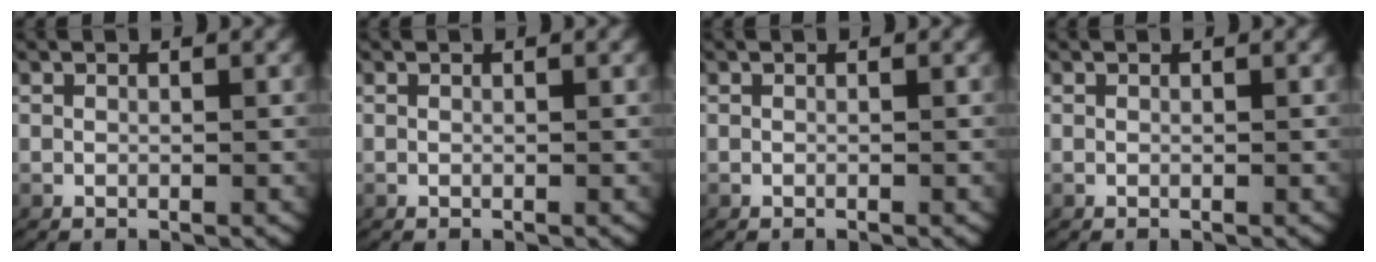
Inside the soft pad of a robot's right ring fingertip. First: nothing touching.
{"total": 0.0}
{"total": 0.0}
{"total": 0.0}